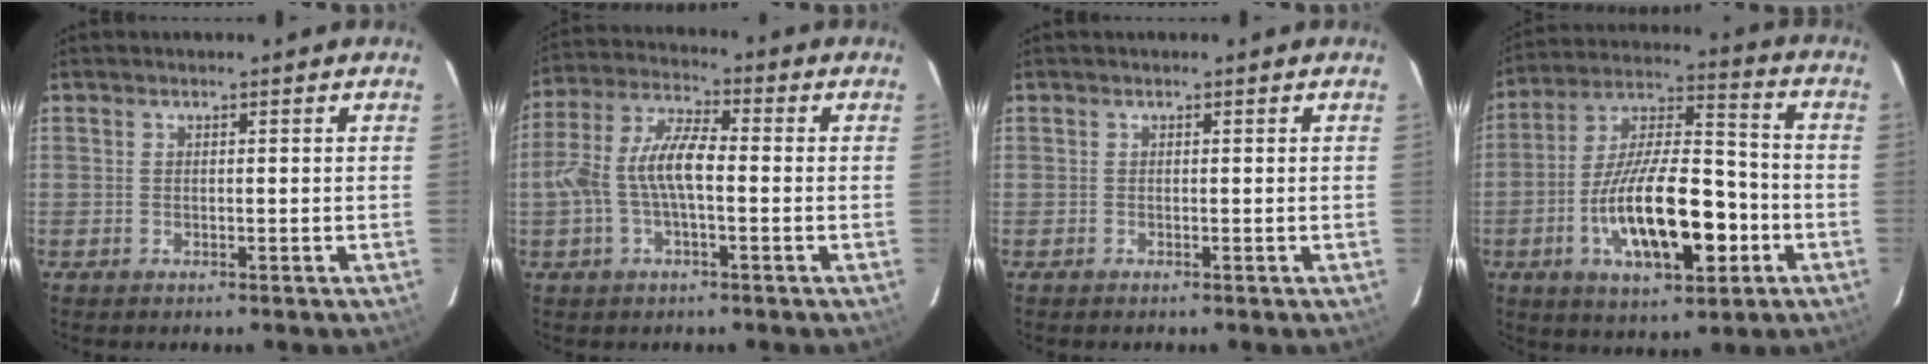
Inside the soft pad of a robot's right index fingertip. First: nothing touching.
{"total": 9.8, "force": [-1.4, 3.6, 9.0], "torque": [-0.193, 0.016, -0.027]}
{"total": 0.0}
{"total": 19.3, "force": [-6.2, 7.4, 16.8], "torque": [-0.310, 0.006, -0.100]}